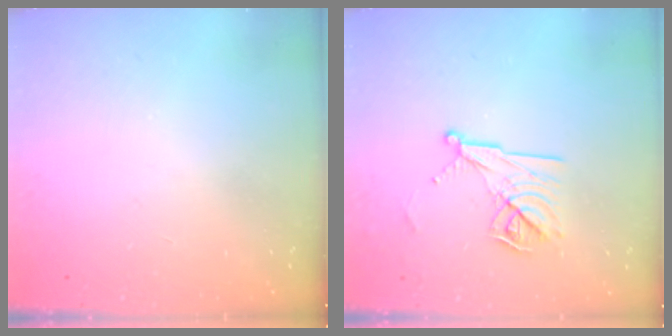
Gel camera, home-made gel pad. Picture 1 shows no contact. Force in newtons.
{"total": 12.0, "press": 12.0, "slide": 0.1}